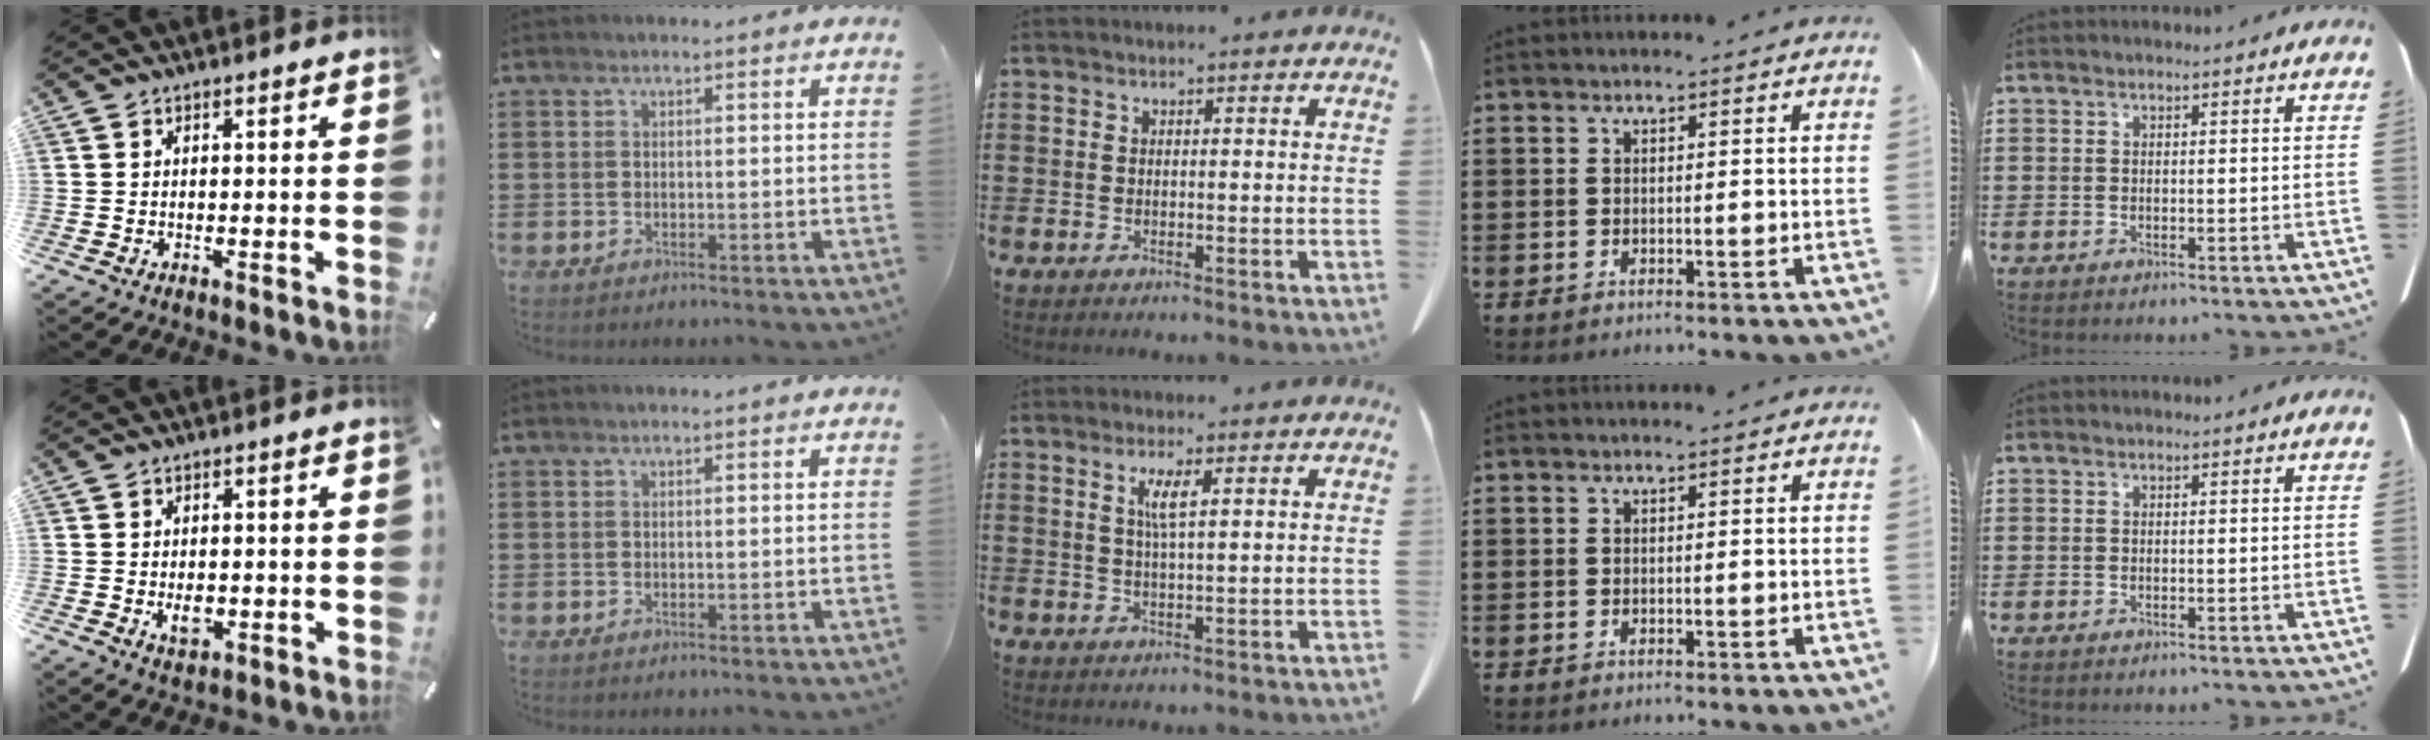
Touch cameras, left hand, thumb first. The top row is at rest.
{"thumb": {"total": 3.5, "force": [-0.4, 2.4, 2.5], "torque": [-0.043, -0.003, -0.009]}, "middle": {"total": 3.2, "force": [1.2, 0.4, 3.0], "torque": [-0.062, 0.002, 0.018]}}